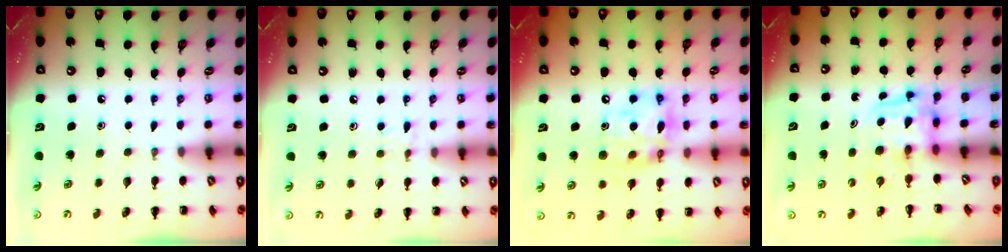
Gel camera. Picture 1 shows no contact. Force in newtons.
{"total": 6.0, "press": 5.6, "slide": 2.1}
{"total": 12.9, "press": 12.4, "slide": 3.5}
{"total": 3.6, "press": 3.5, "slide": 0.3}